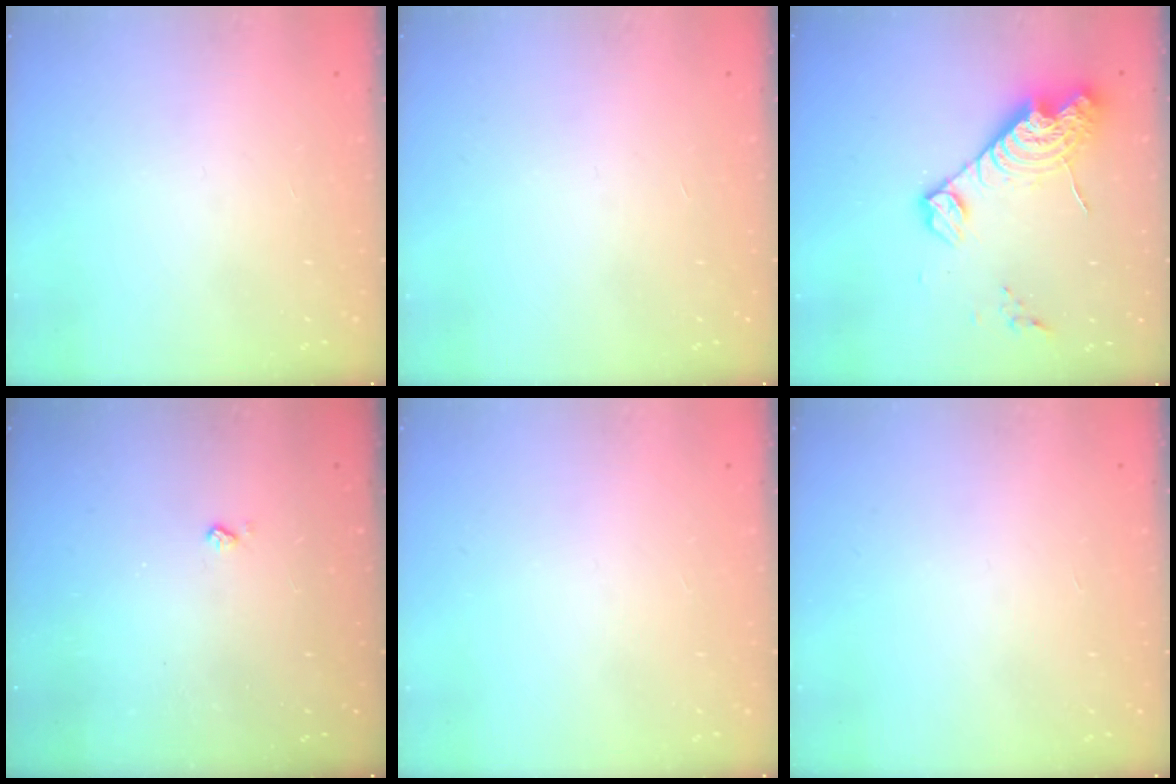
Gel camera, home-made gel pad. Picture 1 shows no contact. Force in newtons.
{"total": 0.0}
{"total": 14.5, "press": 14.5, "slide": 1.1}
{"total": 2.5, "press": 2.5, "slide": 0.5}
{"total": 0.0}
{"total": 0.0}